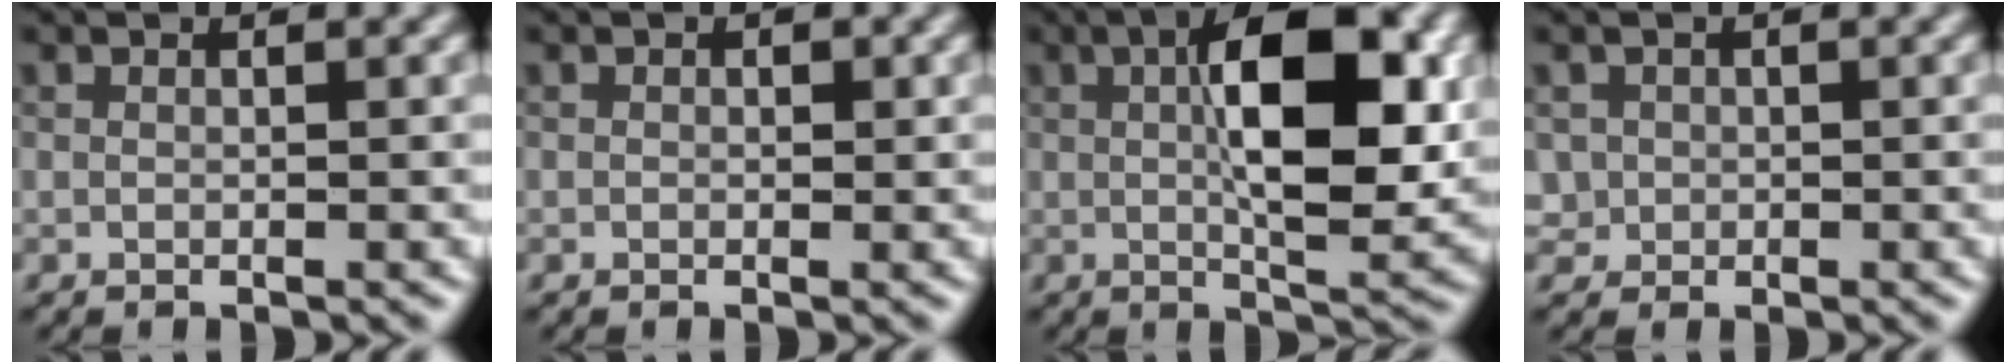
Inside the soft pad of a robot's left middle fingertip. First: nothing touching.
{"total": 0.0}
{"total": 8.5, "force": [1.3, 2.8, 8.0], "torque": [-0.125, 0.011, 0.030]}
{"total": 0.8, "force": [-0.3, 0.3, -0.7], "torque": [0.002, 0.003, 0.014]}